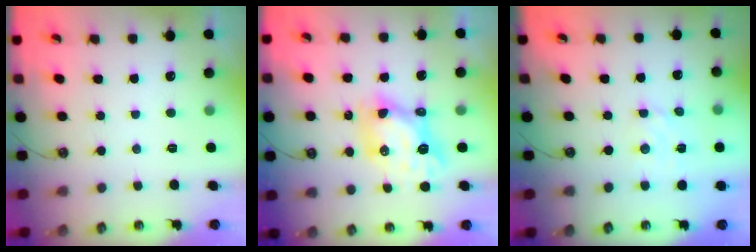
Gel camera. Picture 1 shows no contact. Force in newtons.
{"total": 8.7, "press": 8.6, "slide": 0.9}
{"total": 2.6, "press": 2.6, "slide": 0.3}